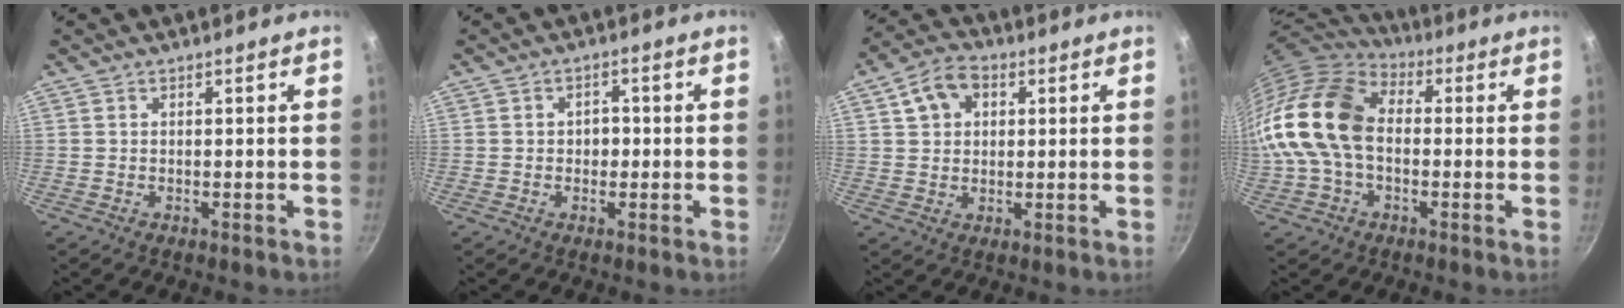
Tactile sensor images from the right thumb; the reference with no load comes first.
{"total": 2.8, "force": [-0.2, 2.3, 1.6], "torque": [-0.005, 0.009, -0.005]}
{"total": 7.8, "force": [2.5, 5.7, 4.6], "torque": [-0.062, 0.010, 0.037]}
{"total": 17.8, "force": [-0.5, 12.2, 12.9], "torque": [-0.236, 0.038, -0.025]}